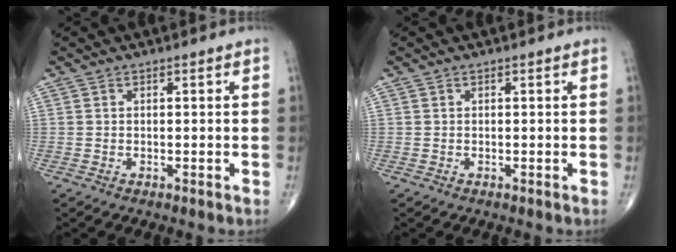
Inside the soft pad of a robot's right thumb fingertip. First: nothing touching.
{"total": 0.0}